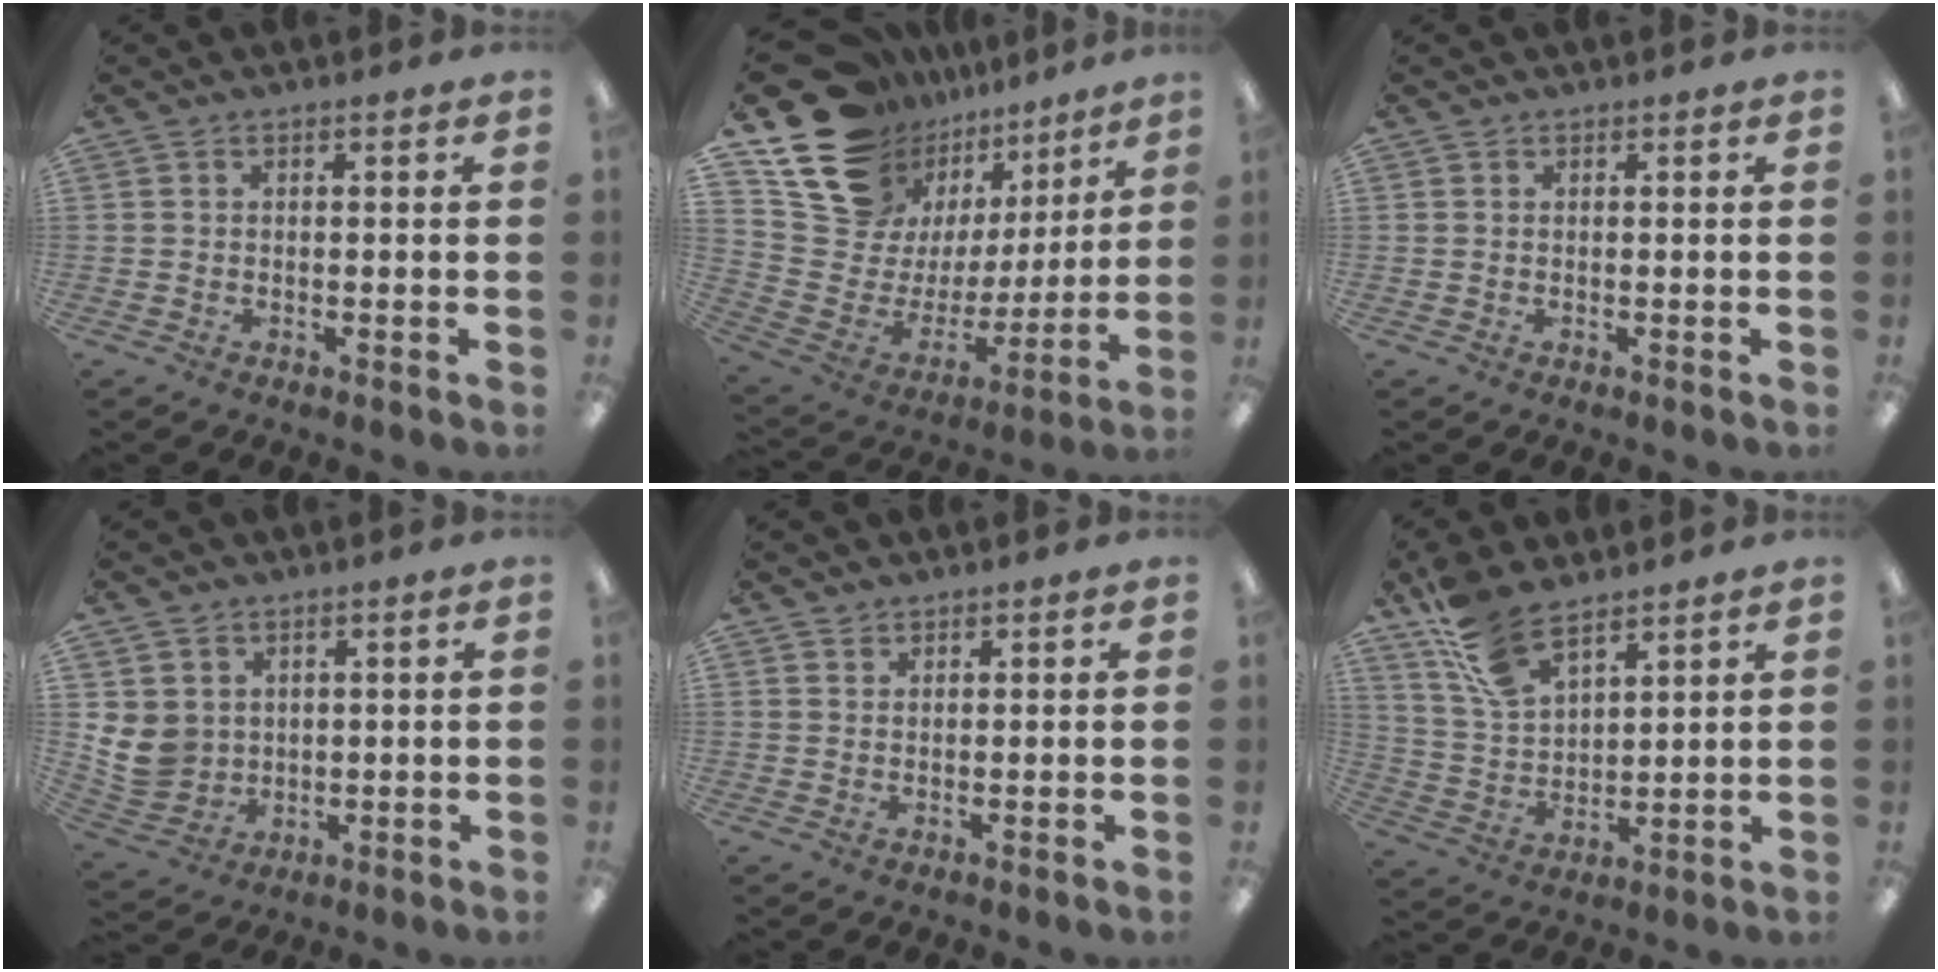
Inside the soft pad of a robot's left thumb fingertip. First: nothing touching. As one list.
[{"total": 18.4, "force": [13.0, 11.6, 6.1], "torque": [-0.115, -0.107, 0.255]}, {"total": 0.0}, {"total": 8.3, "force": [1.7, 7.8, 2.1], "torque": [-0.063, -0.006, 0.040]}, {"total": 1.3, "force": [1.1, 0.6, -0.1], "torque": [0.001, -0.002, 0.023]}, {"total": 12.2, "force": [9.3, 5.1, 6.0], "torque": [-0.135, -0.037, 0.181]}]